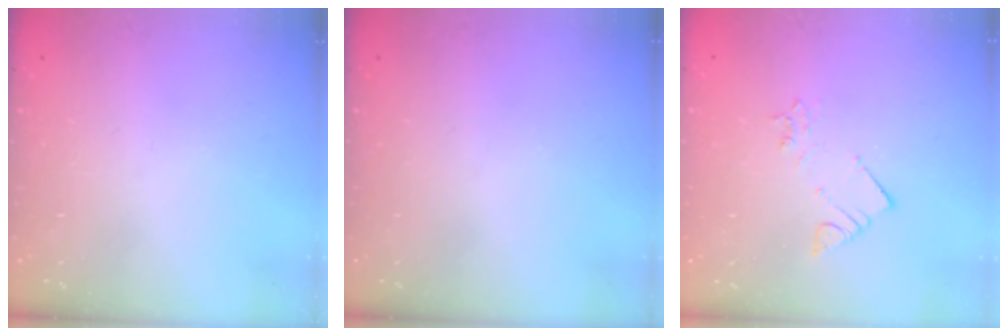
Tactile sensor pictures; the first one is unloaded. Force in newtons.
{"total": 0.0}
{"total": 2.8, "press": 2.7, "slide": 0.5}